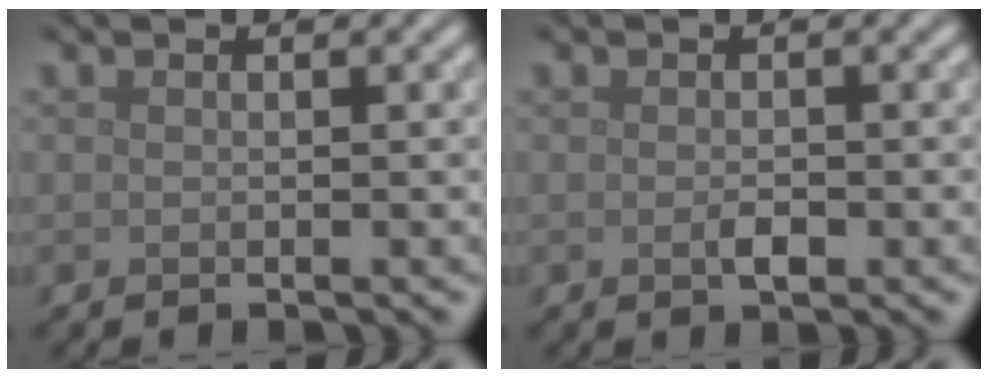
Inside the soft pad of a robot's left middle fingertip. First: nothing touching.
{"total": 1.2, "force": [-0.3, 0.5, 1.0], "torque": [-0.021, -0.001, -0.005]}